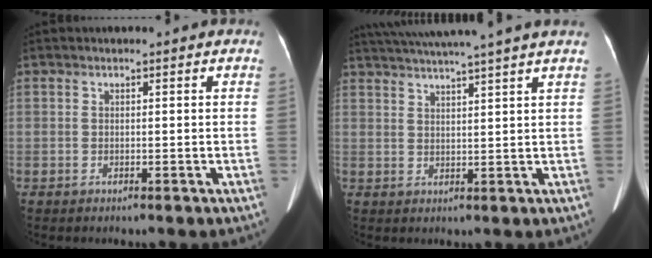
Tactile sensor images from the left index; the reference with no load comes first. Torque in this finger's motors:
{"motor_torque": [0.61, -1.11, 0.19, 0.07]}